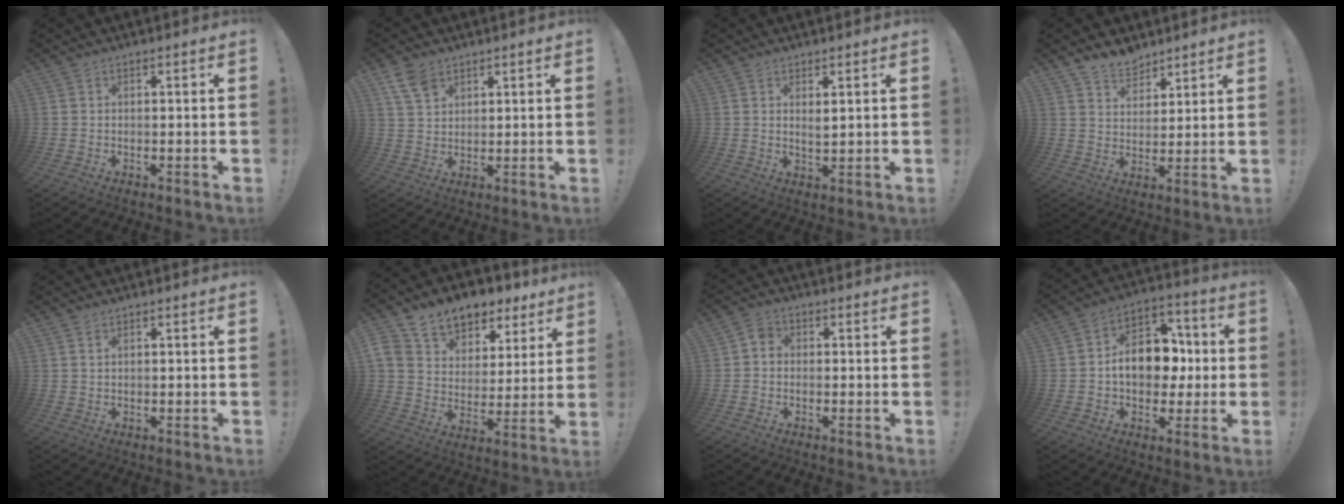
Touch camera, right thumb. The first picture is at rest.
{"total": 7.2, "force": [4.5, 4.6, 3.2], "torque": [-0.054, -0.019, 0.088]}
{"total": 2.4, "force": [1.4, 0.8, 1.9], "torque": [-0.024, -0.010, 0.020]}
{"total": 7.3, "force": [6.3, 3.6, 1.1], "torque": [-0.017, -0.045, 0.120]}
{"total": 0.7, "force": [0.4, 0.3, 0.4], "torque": [-0.001, -0.004, 0.007]}
{"total": 11.4, "force": [7.4, 7.8, 3.7], "torque": [-0.056, -0.053, 0.141]}
{"total": 3.2, "force": [-0.8, 2.5, 1.8], "torque": [-0.033, 0.015, -0.012]}
{"total": 14.2, "force": [-0.6, 10.7, 9.3], "torque": [-0.135, 0.025, -0.001]}